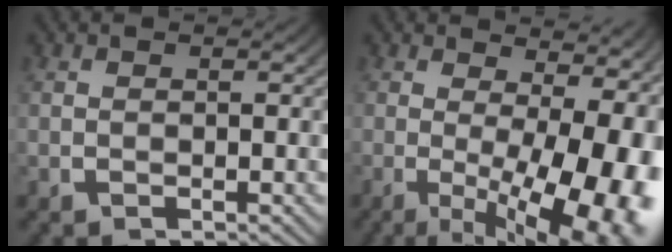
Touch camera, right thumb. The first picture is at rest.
{"total": 13.8, "force": [-2.7, 7.3, 11.4], "torque": [-0.165, -0.051, -0.018]}